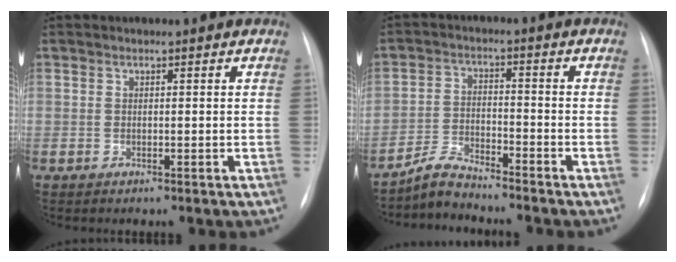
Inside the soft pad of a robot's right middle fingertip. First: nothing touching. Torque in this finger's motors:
{"motor_torque": [0.03, -0.12, 0.00, 0.02]}